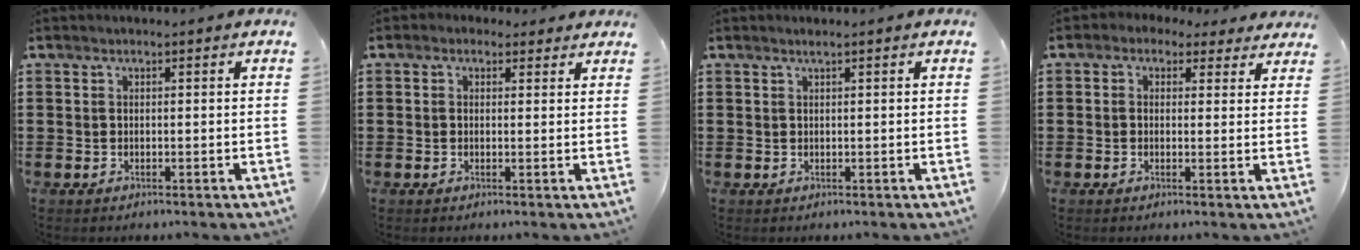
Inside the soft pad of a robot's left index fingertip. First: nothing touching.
{"total": 1.5, "force": [0.9, 1.1, 0.4], "torque": [-0.013, 0.007, 0.017]}
{"total": 0.6, "force": [0.4, -0.1, 0.4], "torque": [-0.006, -0.001, 0.008]}
{"total": 1.8, "force": [1.0, 1.3, 0.8], "torque": [-0.022, 0.007, 0.017]}